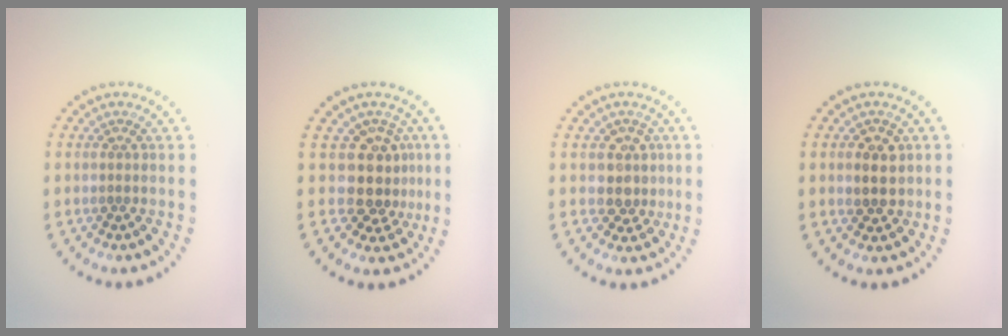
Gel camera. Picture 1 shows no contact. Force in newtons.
{"total": 3.5, "press": 2.7, "slide": 2.3}
{"total": 2.5, "press": 2.2, "slide": 1.1}
{"total": 2.5, "press": 2.5, "slide": 0.5}